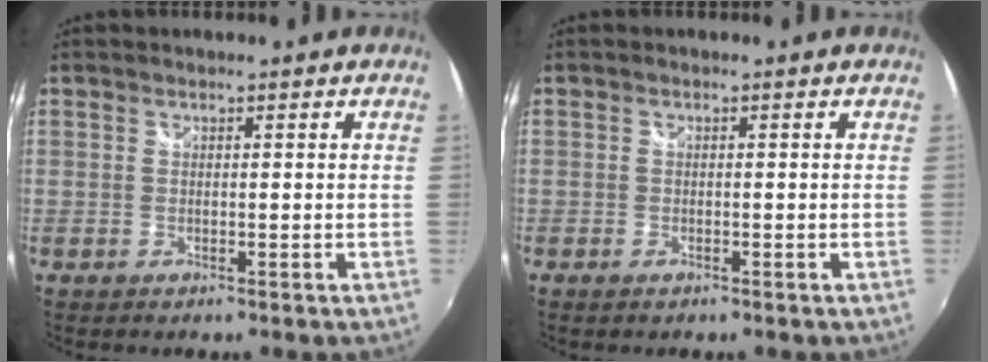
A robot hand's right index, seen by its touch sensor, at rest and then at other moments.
{"total": 0.9, "force": [-0.7, 0.5, 0.4], "torque": [-0.008, -0.003, -0.014]}